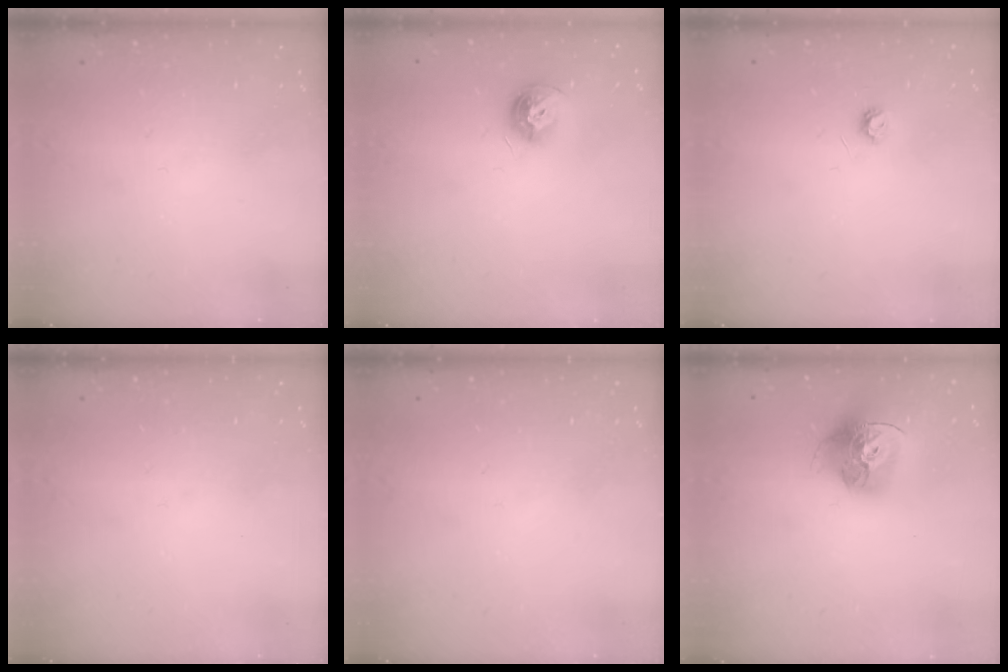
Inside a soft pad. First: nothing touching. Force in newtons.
{"total": 8.9, "press": 8.9, "slide": 0.5}
{"total": 3.9, "press": 3.8, "slide": 0.6}
{"total": 0.0}
{"total": 0.0}
{"total": 16.0, "press": 15.9, "slide": 1.7}